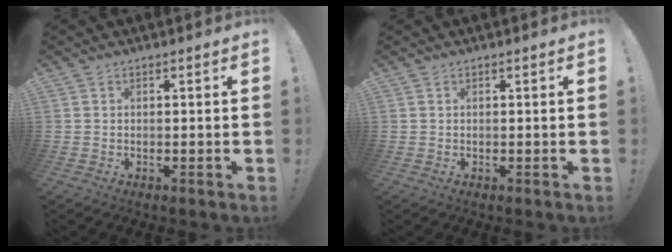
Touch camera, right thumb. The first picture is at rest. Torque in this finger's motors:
{"motor_torque": [0.00, 0.07, 0.02, -0.05, 0.02]}